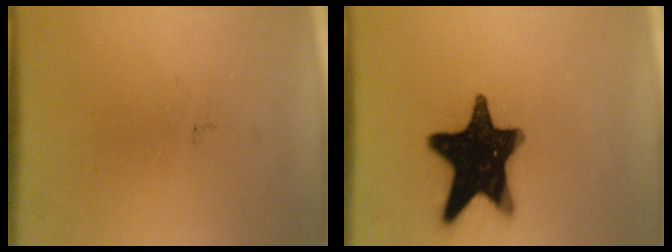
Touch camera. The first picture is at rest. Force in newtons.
{"total": 18.6}